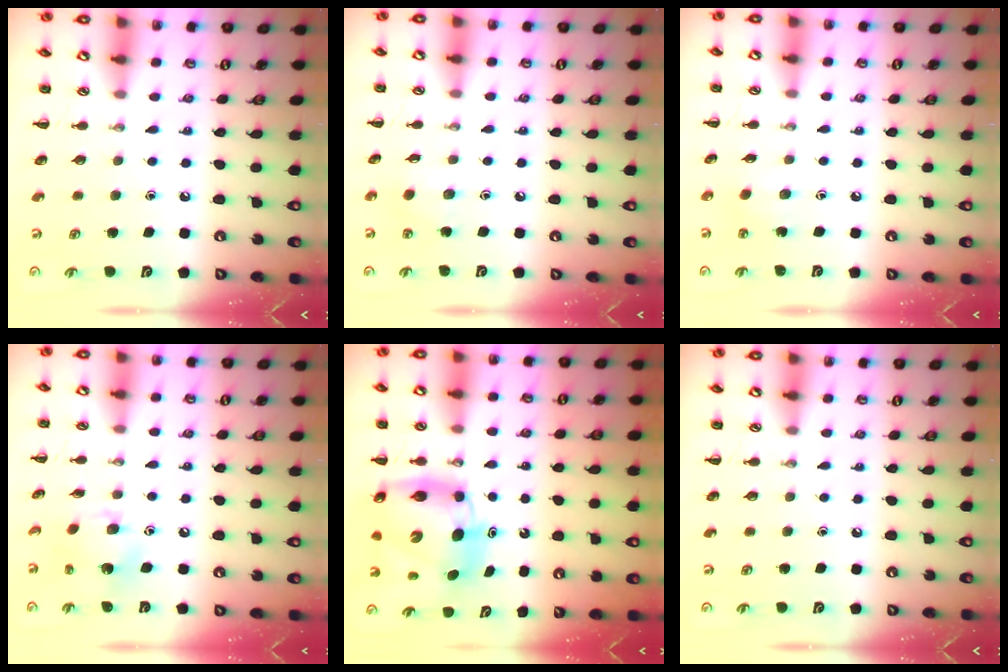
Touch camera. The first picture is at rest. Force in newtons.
{"total": 3.3, "press": 3.2, "slide": 1.0}
{"total": 3.0, "press": 2.8, "slide": 0.9}
{"total": 6.6, "press": 6.5, "slide": 0.6}
{"total": 9.4, "press": 9.0, "slide": 2.7}
{"total": 0.0}